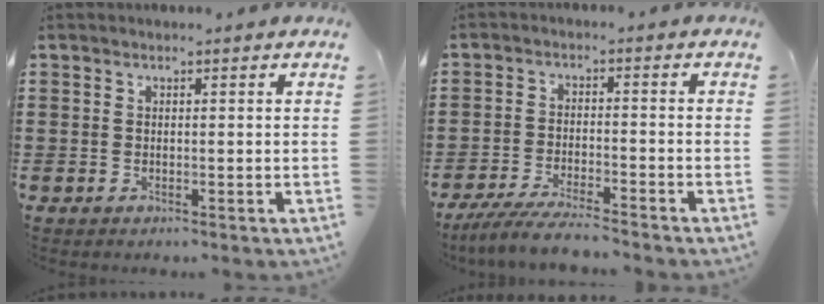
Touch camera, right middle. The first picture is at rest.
{"total": 5.4, "force": [-5.0, 0.2, 2.1], "torque": [-0.054, -0.014, -0.098]}